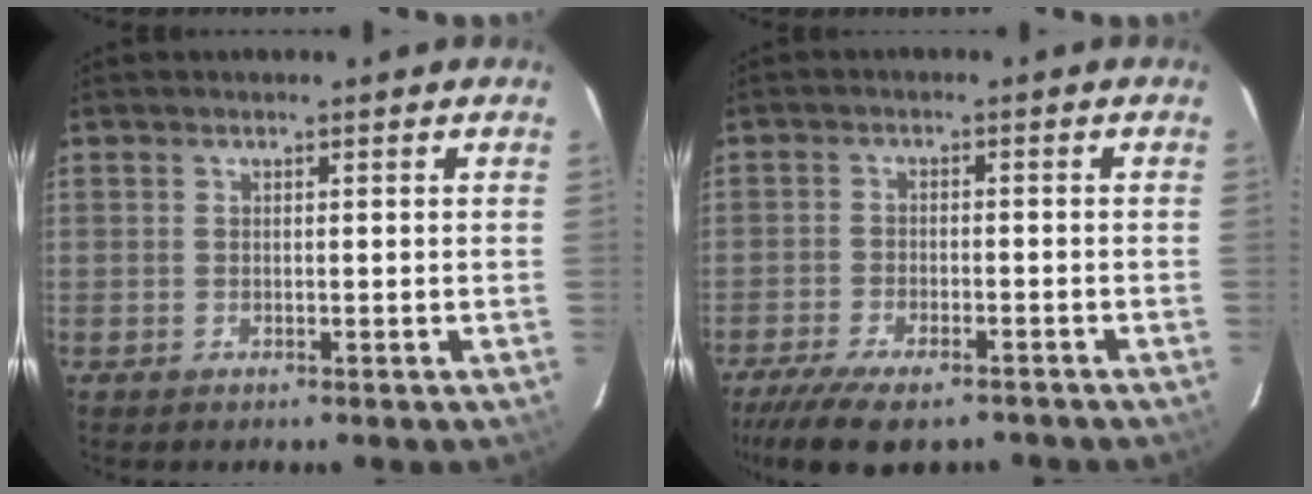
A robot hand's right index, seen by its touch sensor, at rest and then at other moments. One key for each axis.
{"total": 12.7, "fx": -9.9, "fy": 4.2, "fz": 6.7, "tx": -0.154, "ty": -0.034, "tz": -0.164}